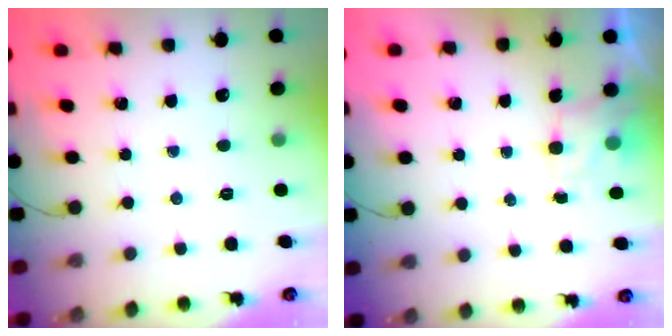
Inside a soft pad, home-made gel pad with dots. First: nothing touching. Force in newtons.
{"total": 1.9, "press": 1.6, "slide": 1.0}